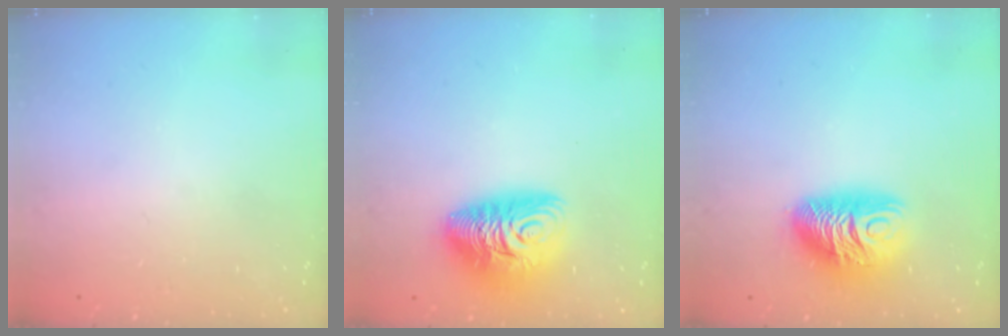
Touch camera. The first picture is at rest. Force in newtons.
{"total": 11.5, "press": 11.5, "slide": 0.9}
{"total": 12.0, "press": 12.0, "slide": 0.8}